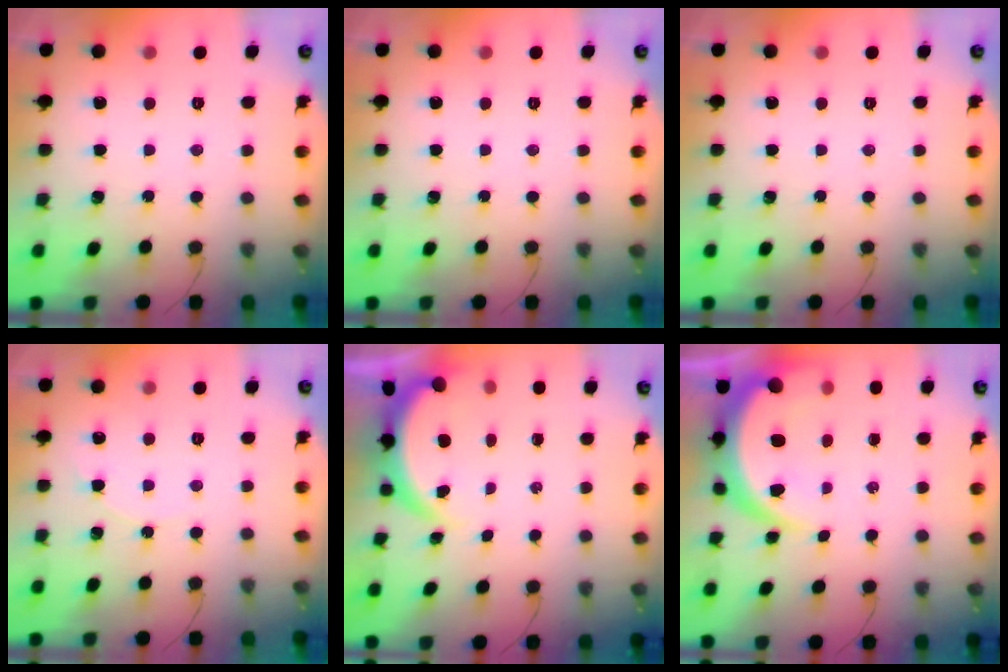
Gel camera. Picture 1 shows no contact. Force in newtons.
{"total": 0.0}
{"total": 0.0}
{"total": 4.5, "press": 4.5, "slide": 0.5}
{"total": 3.8, "press": 3.8, "slide": 0.1}
{"total": 11.4, "press": 11.3, "slide": 1.1}